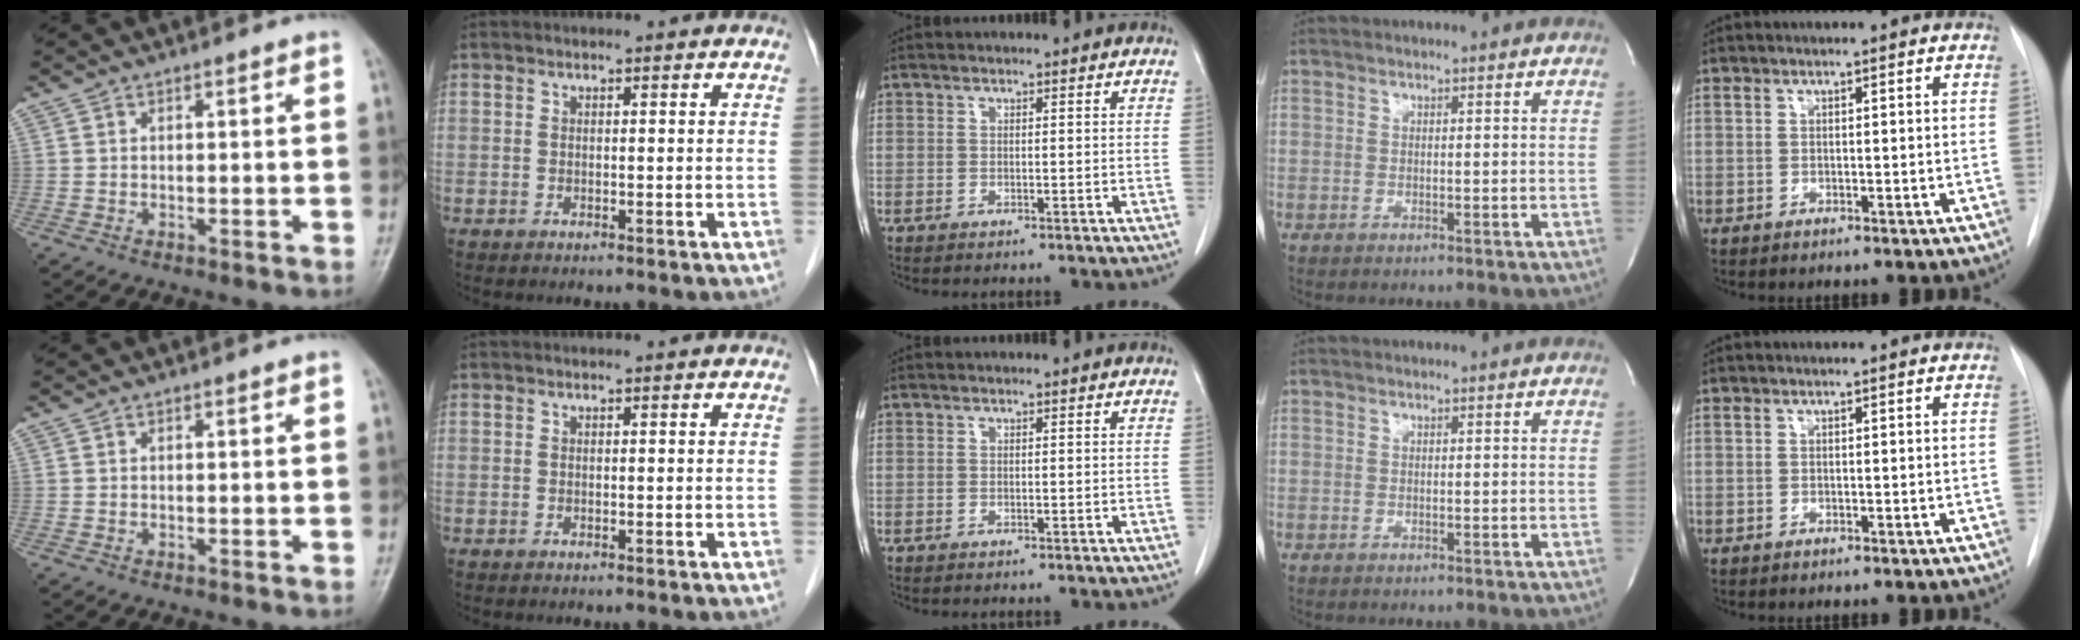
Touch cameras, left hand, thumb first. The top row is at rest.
{}